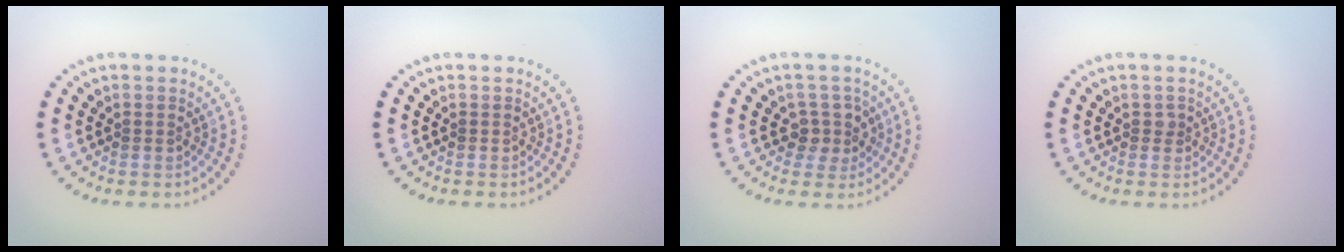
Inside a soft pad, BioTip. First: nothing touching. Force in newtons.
{"total": 0.0}
{"total": 2.2, "press": 1.8, "slide": 1.2}
{"total": 0.7, "press": 0.6, "slide": 0.3}